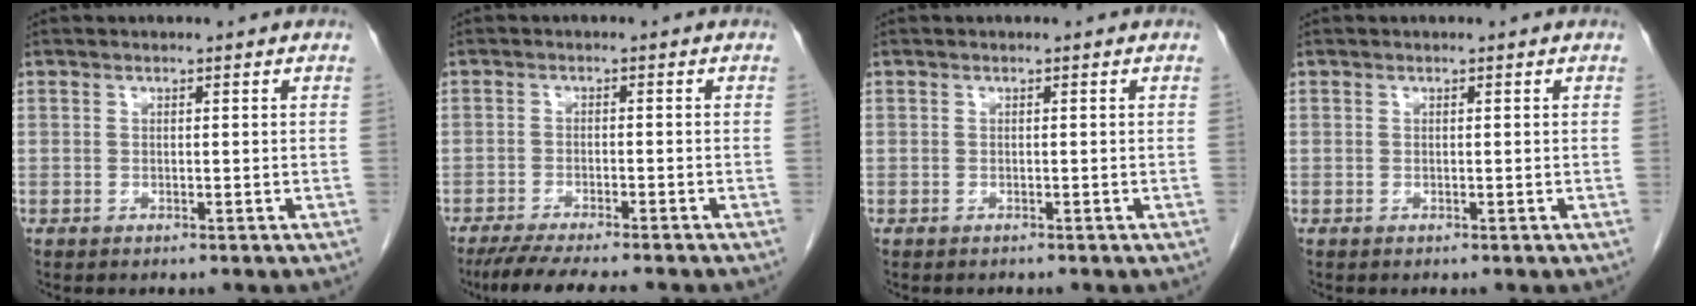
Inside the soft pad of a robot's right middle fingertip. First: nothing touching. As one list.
[{"total": 9.2, "force": [-7.9, 0.7, 4.7], "torque": [-0.071, -0.022, -0.122]}, {"total": 0.0}, {"total": 0.0}]